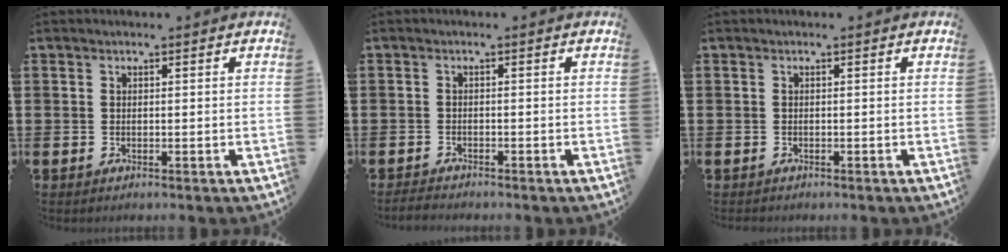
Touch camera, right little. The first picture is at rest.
{"total": 1.1, "force": [-1.1, 0.1, 0.2], "torque": [-0.006, 0.002, -0.022]}
{"total": 0.0}